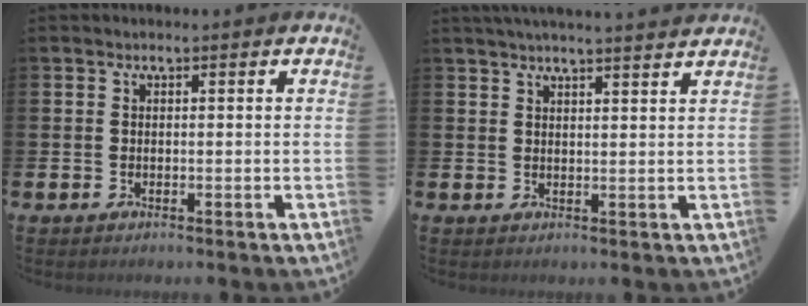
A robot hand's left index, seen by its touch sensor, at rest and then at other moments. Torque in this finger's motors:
{"motor_torque": [0.87, -1.27, 0.25, 0.16]}